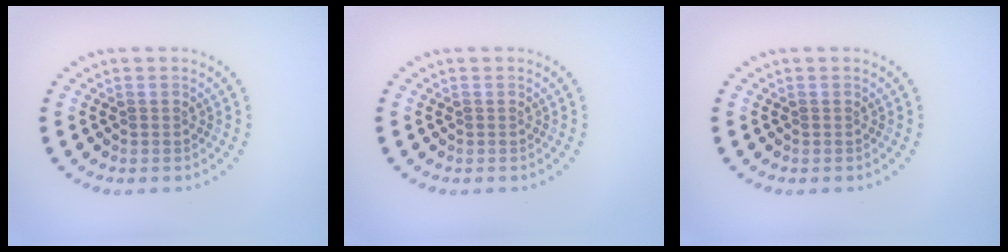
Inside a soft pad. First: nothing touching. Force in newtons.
{"total": 0.0}
{"total": 0.0}